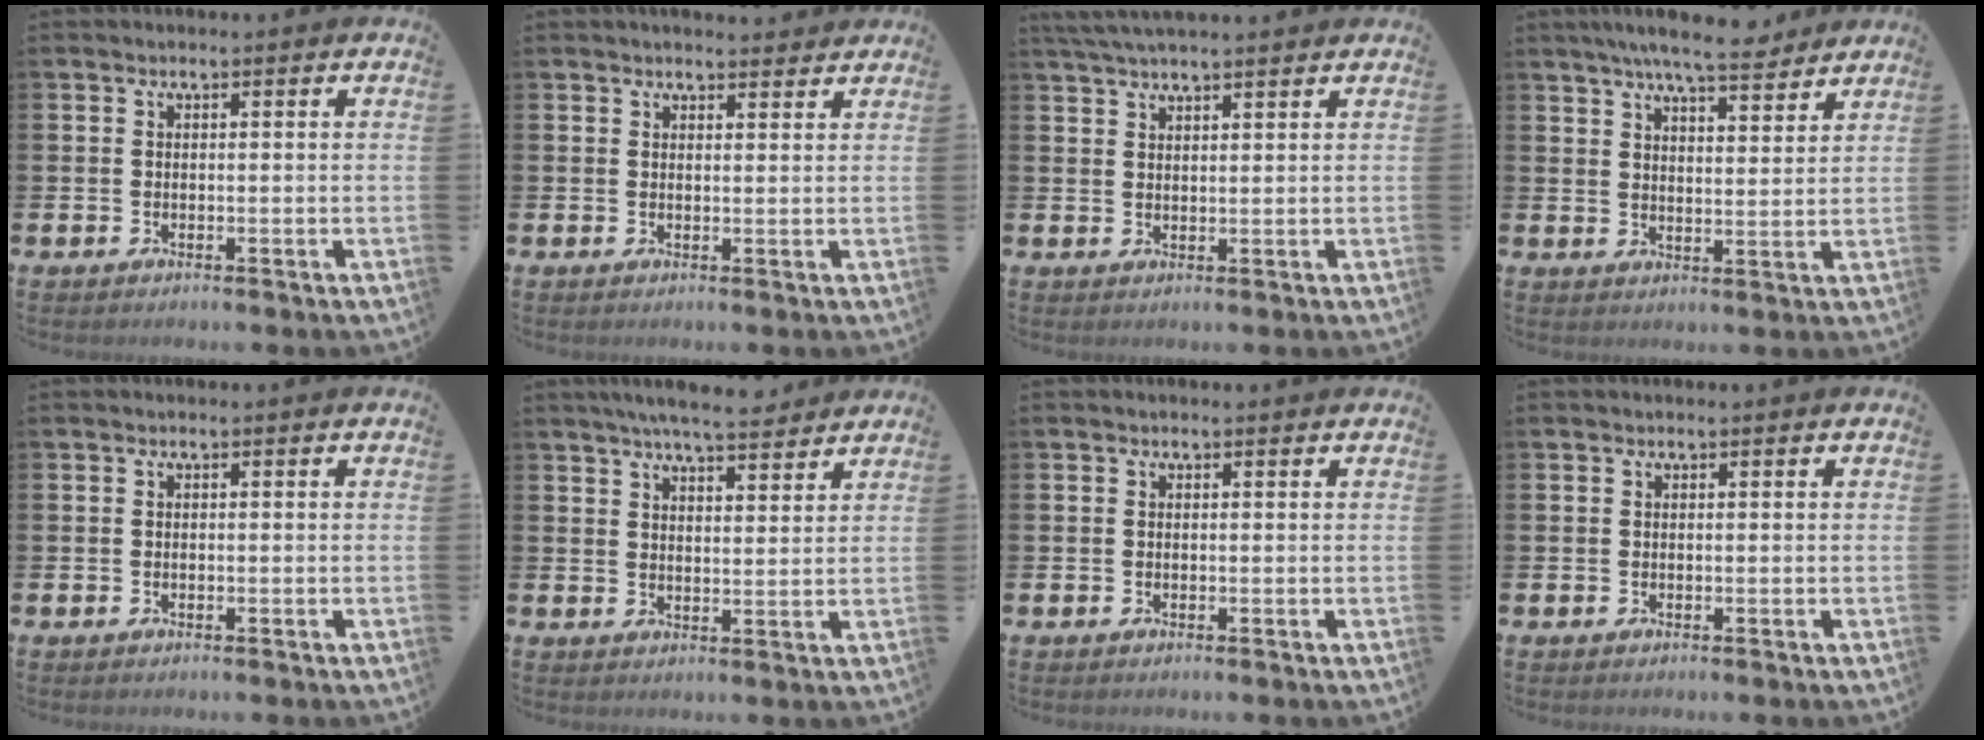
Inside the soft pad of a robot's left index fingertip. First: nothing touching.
{"total": 2.0, "force": [1.9, 0.2, 0.0], "torque": [0.006, -0.010, 0.033]}
{"total": 3.7, "force": [3.4, 0.2, 1.4], "torque": [-0.033, -0.006, 0.064]}
{"total": 7.4, "force": [6.8, 0.9, 2.7], "torque": [-0.050, -0.029, 0.119]}
{"total": 0.0}
{"total": 6.1, "force": [5.8, 0.6, 1.8], "torque": [-0.039, -0.023, 0.103]}
{"total": 0.0}
{"total": 0.0}